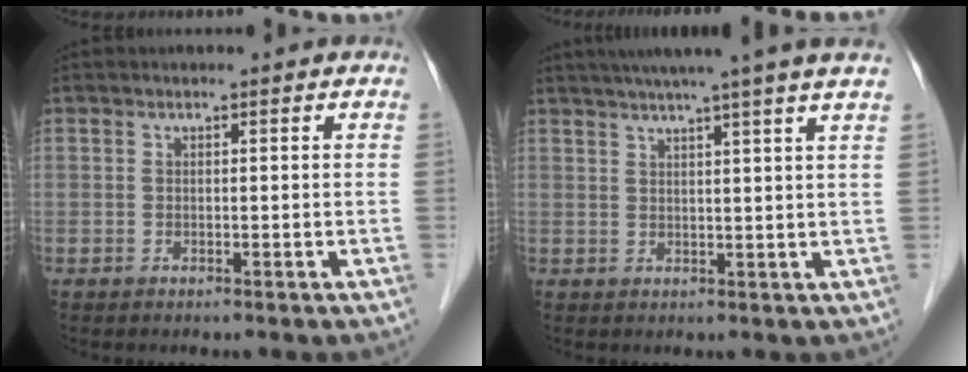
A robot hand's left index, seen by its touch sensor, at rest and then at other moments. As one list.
[{"total": 11.2, "force": [9.1, -1.7, 6.4], "torque": [-0.097, 0.014, 0.106]}]